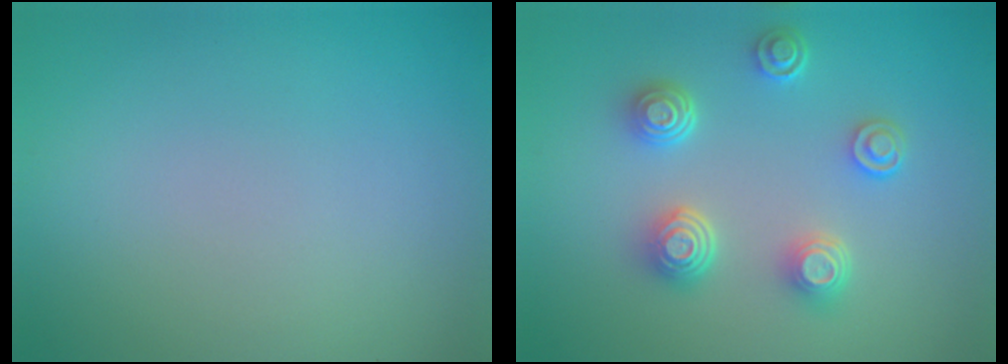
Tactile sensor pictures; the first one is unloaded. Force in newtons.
{"total": 4.2, "press": 3.4, "slide": 2.5}